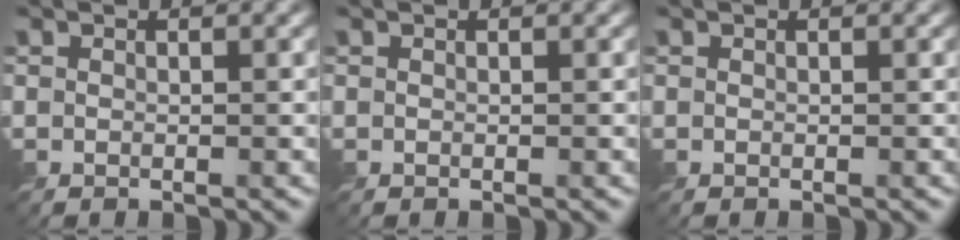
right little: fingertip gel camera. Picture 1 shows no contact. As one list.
[{"total": 0.0}, {"total": 0.0}]